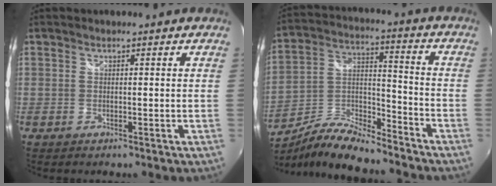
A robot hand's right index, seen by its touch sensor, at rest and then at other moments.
{"total": 13.5, "force": [-10.3, 3.5, 8.1], "torque": [-0.168, -0.001, -0.194]}